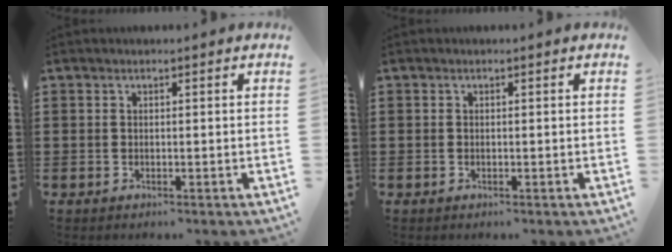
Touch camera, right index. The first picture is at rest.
{"total": 0.0}